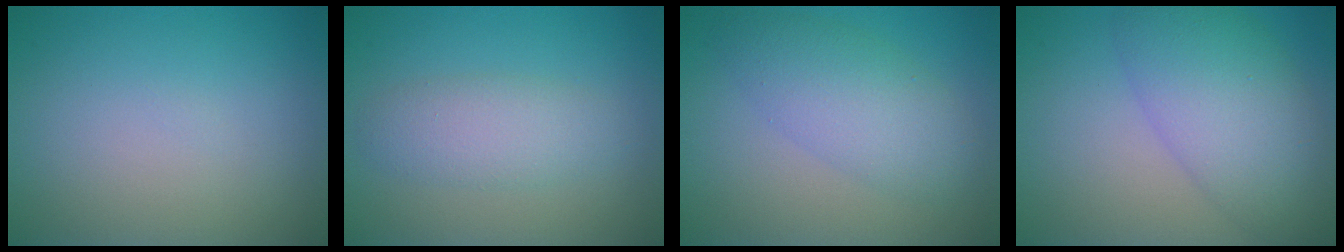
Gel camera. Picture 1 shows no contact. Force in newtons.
{"total": 3.3, "press": 3.3, "slide": 0.0}
{"total": 4.7, "press": 4.7, "slide": 0.2}
{"total": 7.2, "press": 7.2, "slide": 0.3}